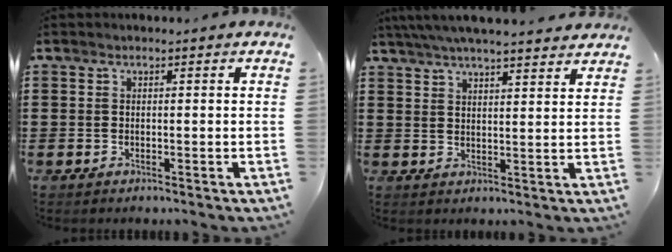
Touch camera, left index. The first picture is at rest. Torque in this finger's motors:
{"motor_torque": [0.69, -0.48, 1.06, 0.21]}